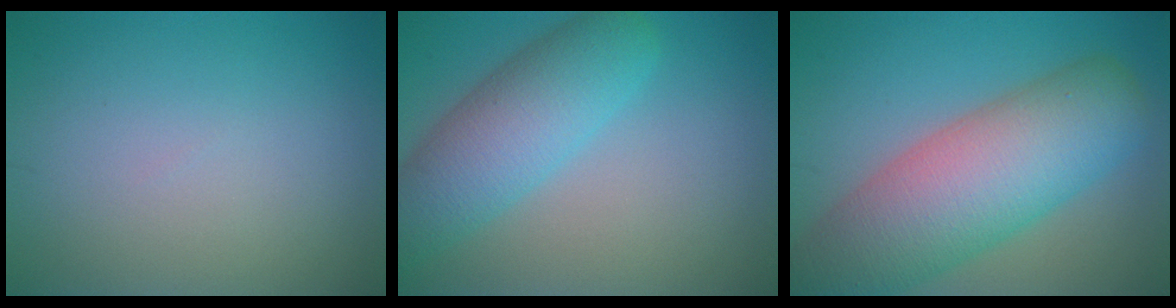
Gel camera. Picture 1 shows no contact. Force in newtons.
{"total": 6.4, "press": 6.4, "slide": 0.2}
{"total": 10.9, "press": 10.9, "slide": 0.8}